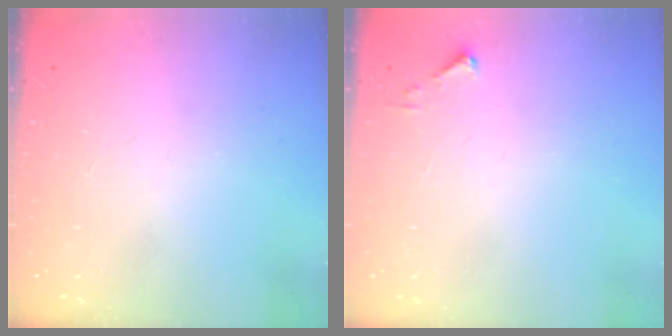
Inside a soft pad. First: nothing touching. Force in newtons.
{"total": 2.7, "press": 2.7, "slide": 0.3}